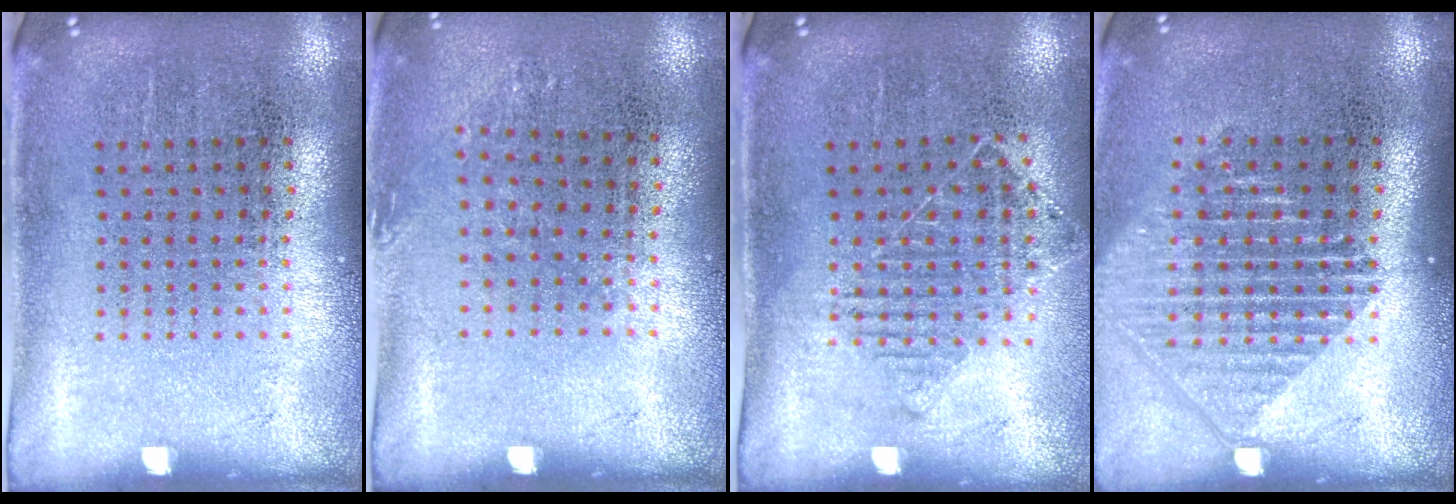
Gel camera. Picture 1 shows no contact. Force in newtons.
{"total": 0.7, "press": 0.7, "slide": 0.2}
{"total": 1.0, "press": 1.0, "slide": 0.2}
{"total": 1.4, "press": 1.3, "slide": 0.6}